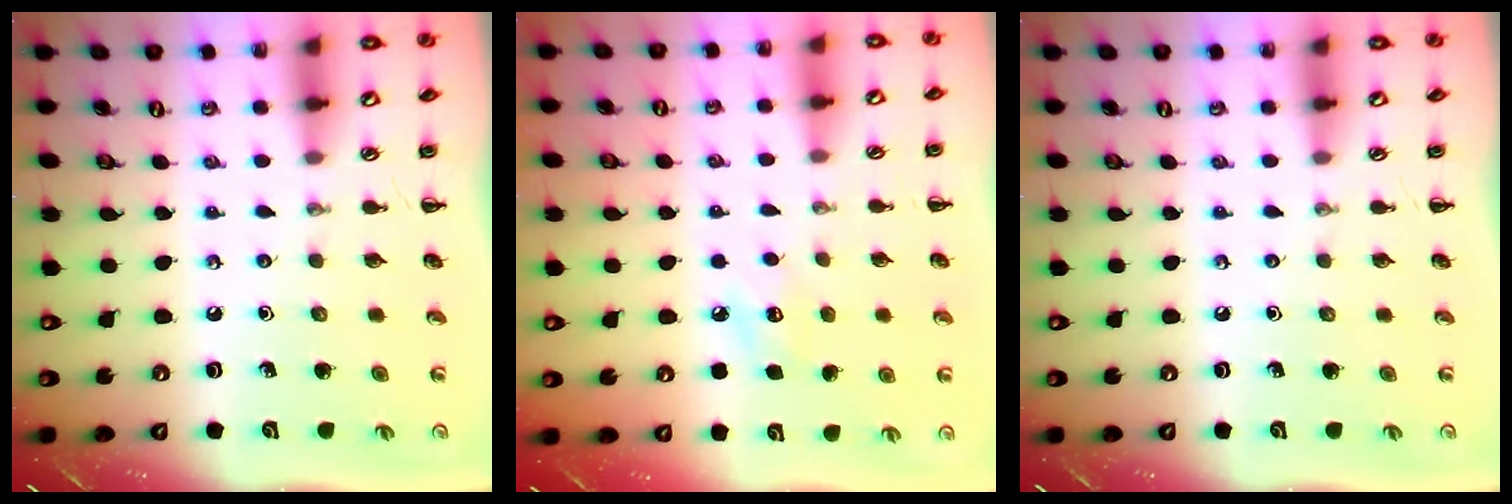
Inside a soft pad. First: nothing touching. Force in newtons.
{"total": 7.6, "press": 7.3, "slide": 2.2}
{"total": 0.0}